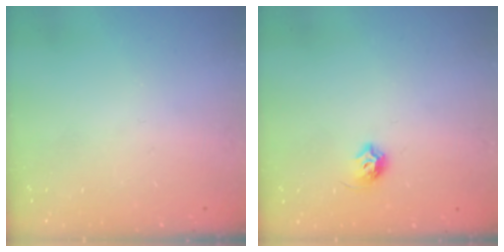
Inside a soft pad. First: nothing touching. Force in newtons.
{"total": 6.7, "press": 6.6, "slide": 1.0}